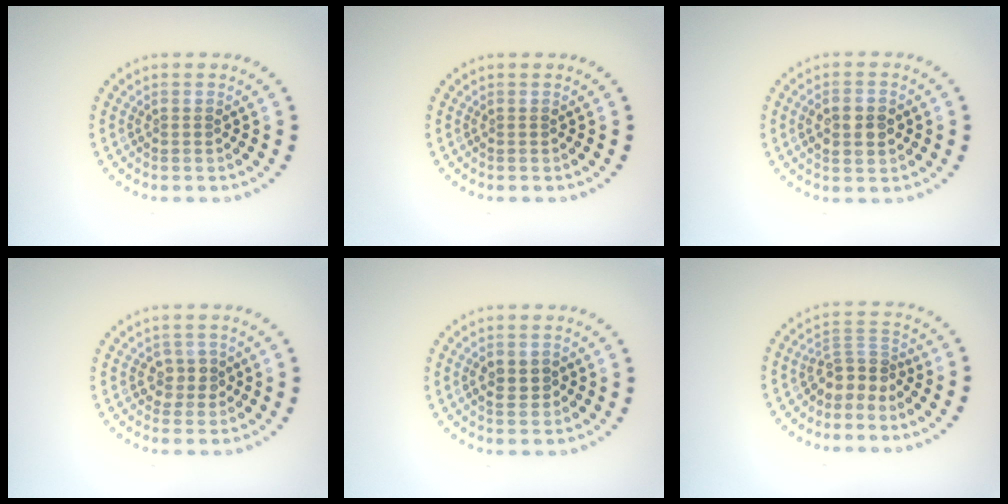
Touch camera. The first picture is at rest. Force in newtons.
{"total": 0.0}
{"total": 3.5, "press": 3.5, "slide": 0.4}
{"total": 1.7, "press": 1.6, "slide": 0.5}
{"total": 2.3, "press": 2.3, "slide": 0.2}
{"total": 2.9, "press": 1.9, "slide": 2.2}